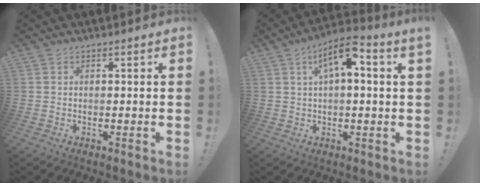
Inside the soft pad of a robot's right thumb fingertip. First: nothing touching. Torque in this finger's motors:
{"motor_torque": [0.81, 0.87, 0.29, -0.04, 0.07]}